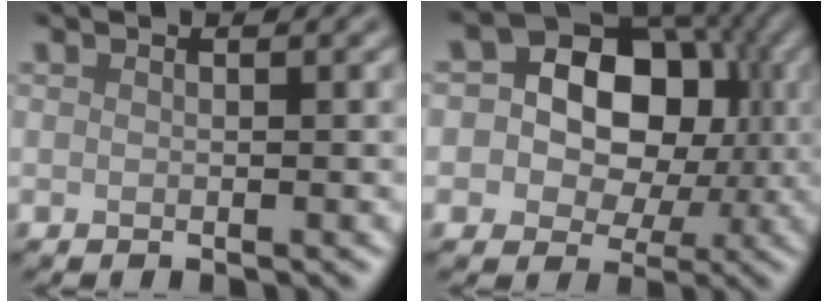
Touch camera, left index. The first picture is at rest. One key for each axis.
{"total": 11.2, "fx": 1.4, "fy": 8.8, "fz": 6.7, "tx": -0.080, "ty": 0.030, "tz": -0.010}